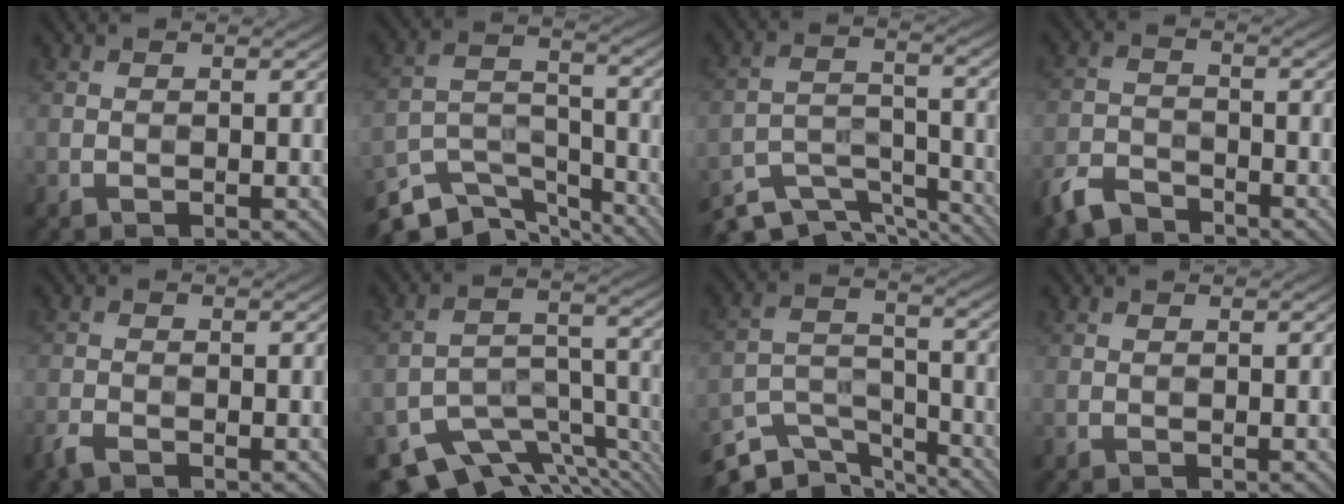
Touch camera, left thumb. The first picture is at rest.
{"total": 10.2, "force": [-8.4, 4.0, 4.2], "torque": [-0.090, -0.010, -0.153]}
{"total": 9.4, "force": [-8.0, 3.1, 3.6], "torque": [-0.075, -0.008, -0.142]}
{"total": 5.2, "force": [-4.3, 2.0, 2.0], "torque": [-0.041, -0.007, -0.099]}
{"total": 1.8, "force": [-1.4, 0.5, 1.0], "torque": [-0.028, -0.004, -0.034]}
{"total": 11.3, "force": [-8.5, 4.7, 5.7], "torque": [-0.101, -0.022, -0.131]}
{"total": 8.9, "force": [-7.3, 3.4, 3.8], "torque": [-0.080, -0.013, -0.140]}
{"total": 0.0}